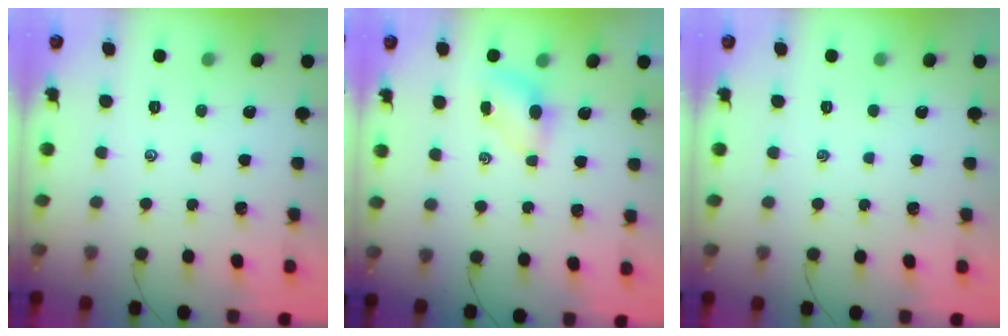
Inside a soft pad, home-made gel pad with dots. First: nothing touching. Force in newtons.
{"total": 4.7, "press": 4.7, "slide": 0.5}
{"total": 0.0}